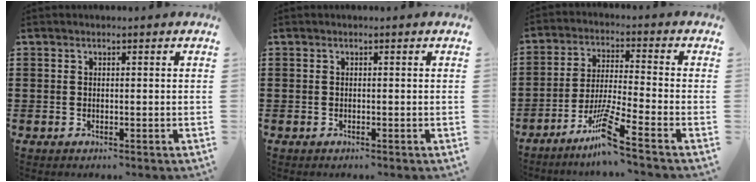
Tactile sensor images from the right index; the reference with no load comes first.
{"total": 0.0}
{"total": 8.3, "force": [-6.1, -0.4, 5.6], "torque": [-0.125, -0.016, -0.122]}